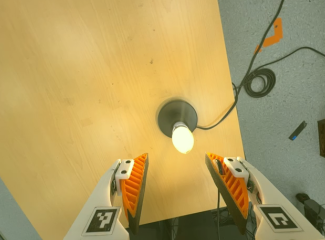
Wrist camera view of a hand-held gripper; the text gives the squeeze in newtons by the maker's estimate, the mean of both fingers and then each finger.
{"total": 0.0}